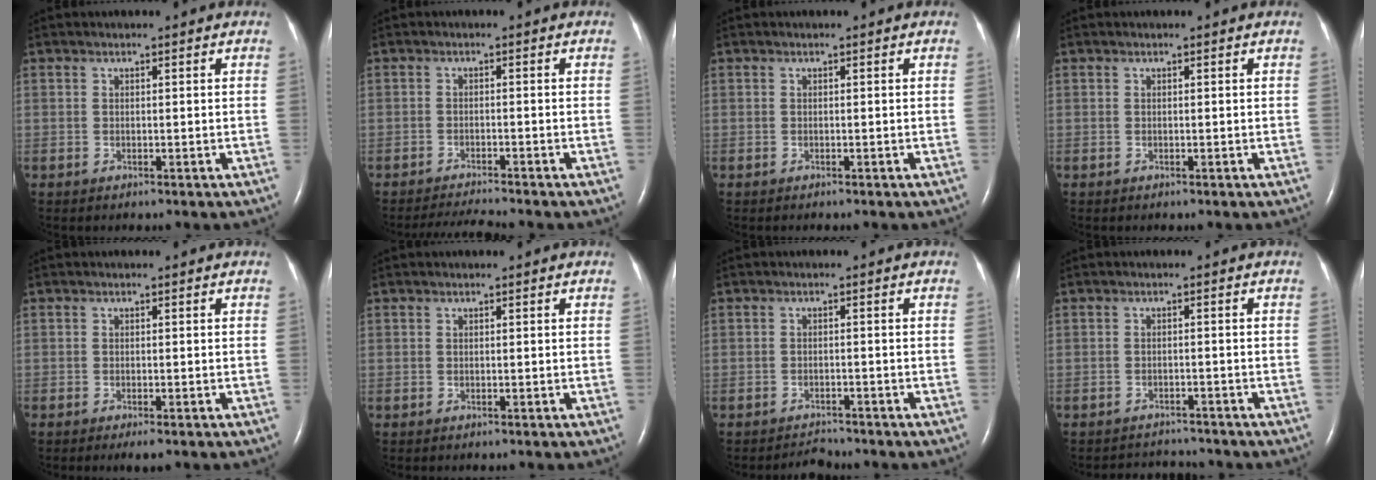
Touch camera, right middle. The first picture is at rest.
{"total": 3.9, "force": [-3.7, -1.0, 0.7], "torque": [-0.021, -0.019, -0.062]}
{"total": 0.0}
{"total": 0.0}
{"total": 1.8, "force": [-1.2, 0.3, 1.3], "torque": [-0.020, -0.006, -0.016]}
{"total": 0.0}
{"total": 1.9, "force": [-1.9, 0.2, -0.4], "torque": [0.002, -0.011, -0.027]}
{"total": 4.0, "force": [-3.9, 0.6, -0.5], "torque": [0.000, 0.002, -0.057]}